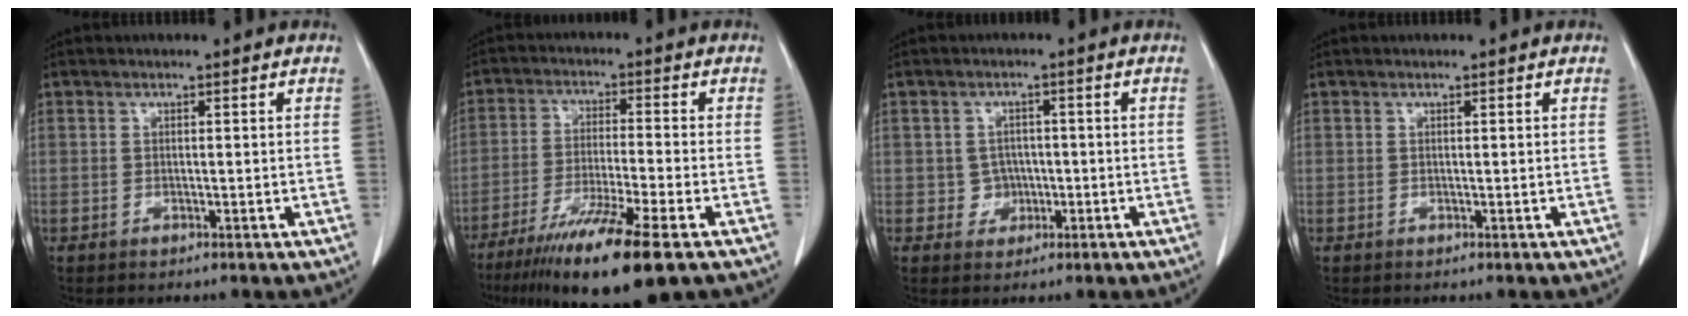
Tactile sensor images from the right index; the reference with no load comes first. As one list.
[{"total": 13.5, "force": [-8.5, 0.0, 10.4], "torque": [-0.190, -0.043, -0.148]}, {"total": 2.9, "force": [-0.4, 2.8, 0.3], "torque": [0.005, 0.009, -0.003]}, {"total": 0.0}]